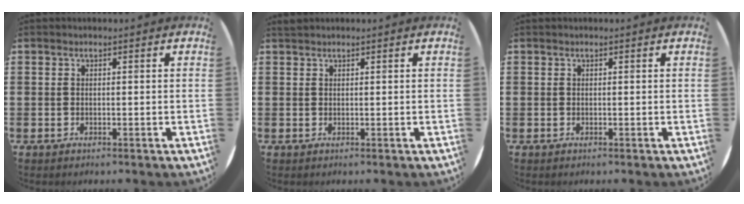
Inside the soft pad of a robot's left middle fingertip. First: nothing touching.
{"total": 0.5, "force": [0.5, 0.0, -0.1], "torque": [0.000, 0.001, 0.011]}
{"total": 0.0}